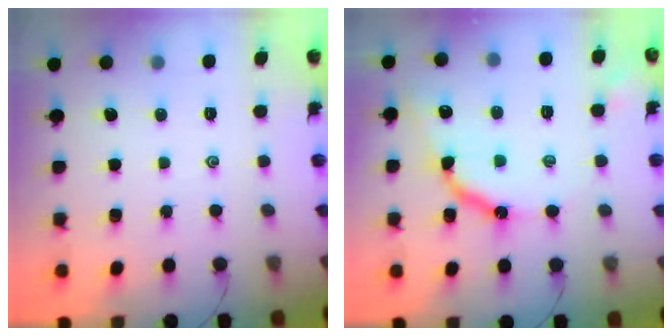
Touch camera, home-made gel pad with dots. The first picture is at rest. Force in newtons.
{"total": 11.0, "press": 10.9, "slide": 1.0}